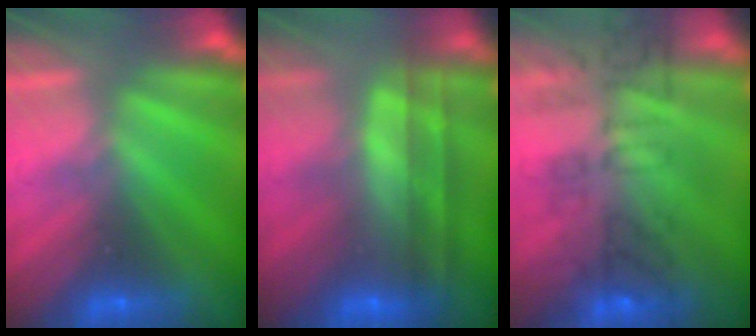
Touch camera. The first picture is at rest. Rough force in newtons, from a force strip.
{"total": 7.6}
{"total": 8.9}